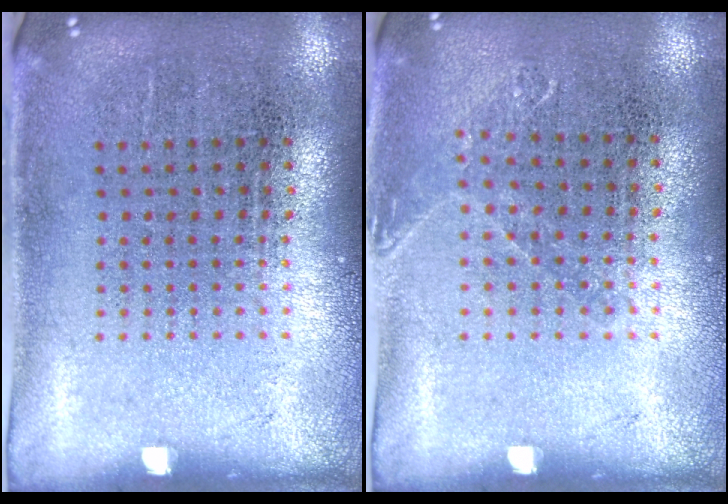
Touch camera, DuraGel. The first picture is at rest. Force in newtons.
{"total": 0.8, "press": 0.8, "slide": 0.1}